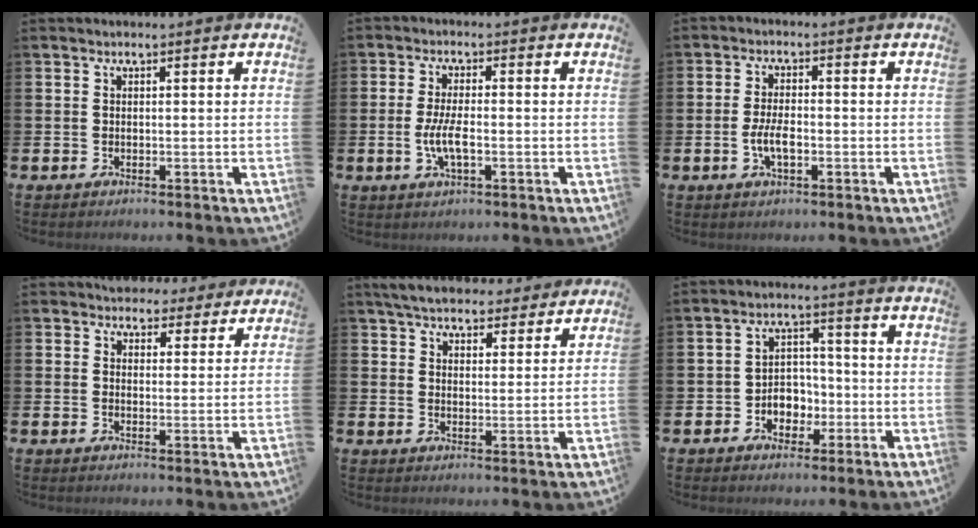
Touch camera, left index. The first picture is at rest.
{"total": 4.5, "force": [-0.9, 1.5, 4.1], "torque": [-0.077, -0.004, -0.021]}
{"total": 3.9, "force": [-0.8, 1.6, 3.4], "torque": [-0.061, -0.001, -0.018]}
{"total": 4.0, "force": [3.5, 1.9, -0.1], "torque": [-0.002, -0.019, 0.061]}
{"total": 5.9, "force": [5.6, 1.5, 1.1], "torque": [-0.039, -0.024, 0.101]}
{"total": 4.1, "force": [-1.6, 3.4, 1.4], "torque": [-0.032, 0.007, -0.039]}